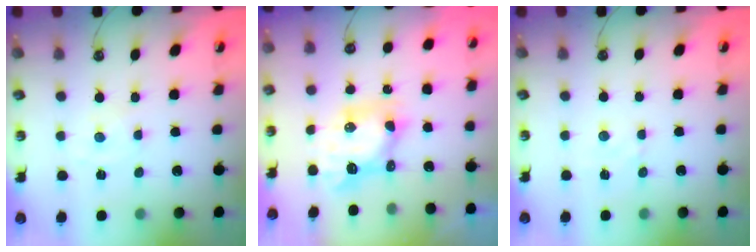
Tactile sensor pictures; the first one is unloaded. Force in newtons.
{"total": 8.7, "press": 8.6, "slide": 0.8}
{"total": 2.3, "press": 2.3, "slide": 0.4}